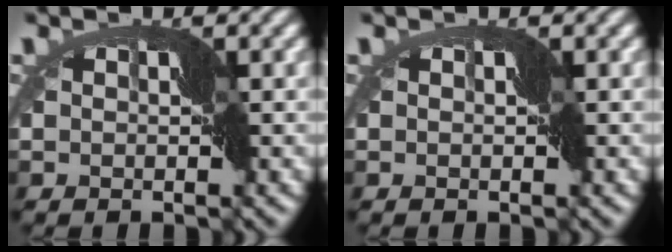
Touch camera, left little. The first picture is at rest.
{"total": 0.0}